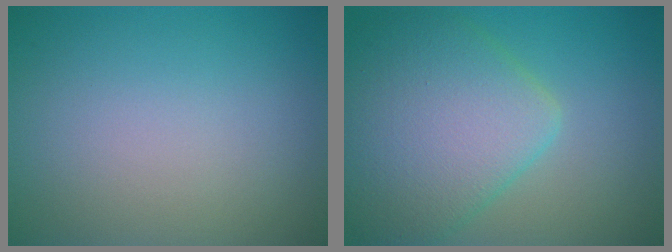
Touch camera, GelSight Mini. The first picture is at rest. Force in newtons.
{"total": 7.8, "press": 7.8, "slide": 0.2}